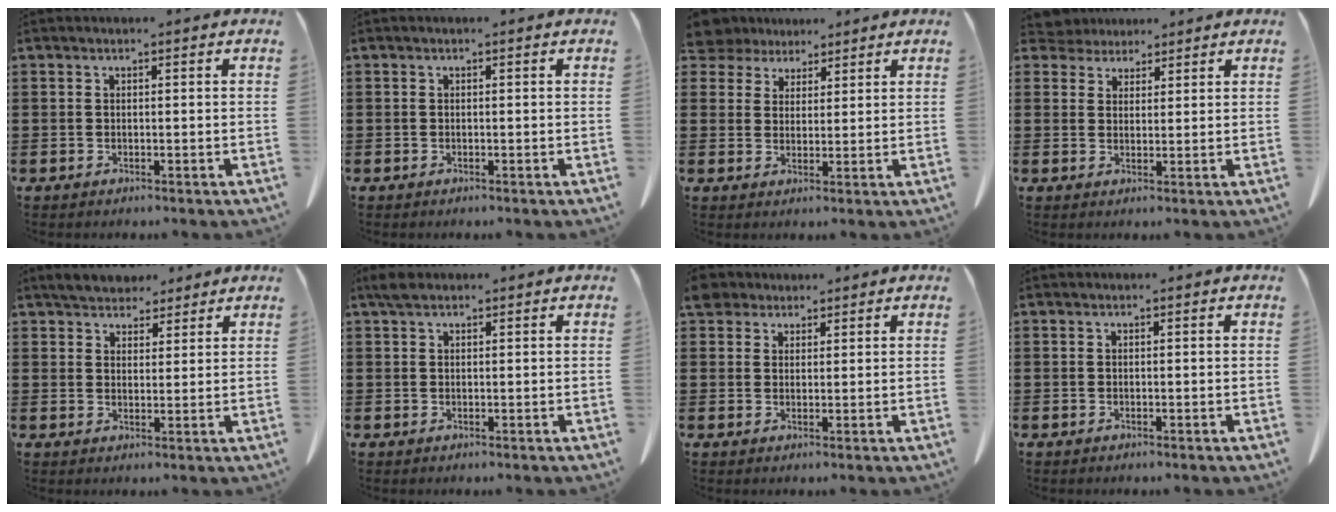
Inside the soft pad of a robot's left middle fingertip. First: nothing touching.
{"total": 0.0}
{"total": 4.6, "force": [3.9, 2.4, 0.6], "torque": [-0.034, -0.003, 0.073]}
{"total": 3.2, "force": [2.9, 1.4, 0.2], "torque": [-0.017, -0.002, 0.056]}
{"total": 4.2, "force": [3.9, 1.4, 0.5], "torque": [-0.015, -0.009, 0.074]}
{"total": 1.9, "force": [1.5, 0.9, 0.9], "torque": [-0.022, 0.003, 0.029]}
{"total": 3.3, "force": [2.8, 1.6, 0.8], "torque": [-0.019, 0.001, 0.054]}
{"total": 0.0}